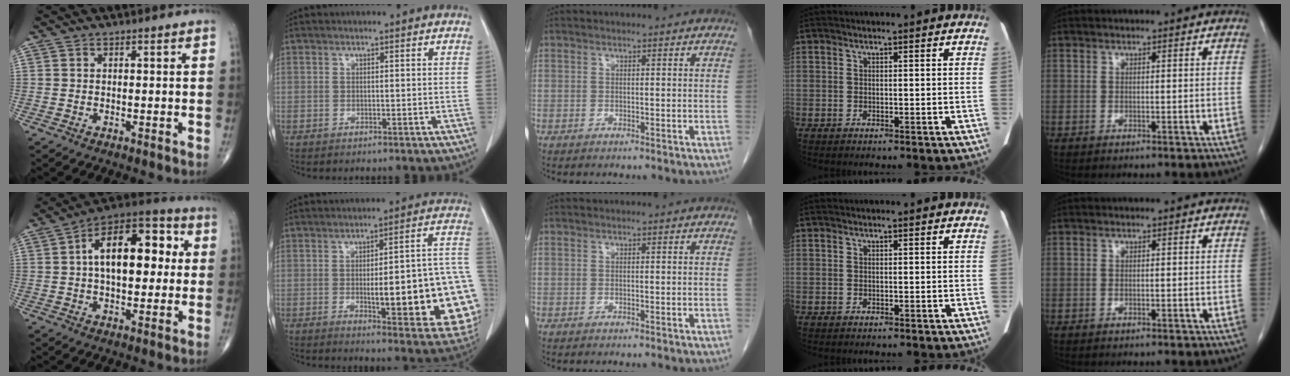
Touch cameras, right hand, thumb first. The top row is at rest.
{"thumb": {"total": 17.2, "force": [2.6, 9.1, 14.3], "torque": [-0.194, 0.029, 0.033]}, "index": {"total": 21.7, "force": [-3.9, 4.5, 20.9], "torque": [-0.179, 0.022, -0.030]}}